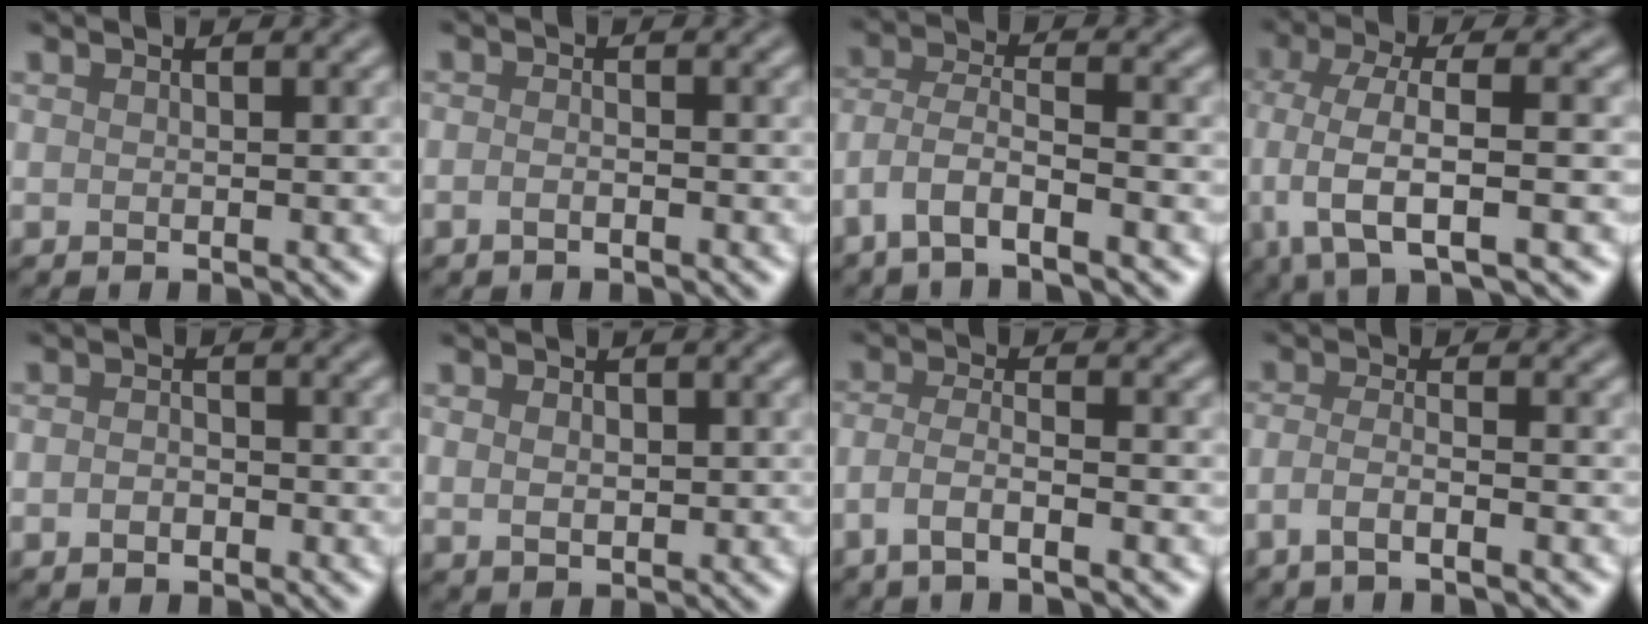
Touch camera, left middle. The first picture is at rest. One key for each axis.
{"total": 1.1, "fx": -0.7, "fy": 0.4, "fz": 0.8, "tx": -0.016, "ty": -0.001, "tz": -0.014}
{"total": 4.9, "fx": -3.0, "fy": 1.4, "fz": 3.6, "tx": -0.074, "ty": 0.001, "tz": -0.065}
{"total": 7.2, "fx": -1.2, "fy": 2.3, "fz": 6.7, "tx": -0.121, "ty": 0.000, "tz": -0.027}
{"total": 1.5, "fx": -0.6, "fy": 1.0, "fz": 0.9, "tx": -0.018, "ty": 0.000, "tz": -0.015}
{"total": 1.9, "fx": 0.4, "fy": 1.4, "fz": 1.2, "tx": -0.021, "ty": -0.002, "tz": 0.011}
{"total": 3.3, "fx": -1.9, "fy": 0.7, "fz": 2.6, "tx": -0.050, "ty": 0.003, "tz": -0.048}
{"total": 2.8, "fx": -1.6, "fy": 0.7, "fz": 2.2, "tx": -0.038, "ty": 0.000, "tz": -0.043}